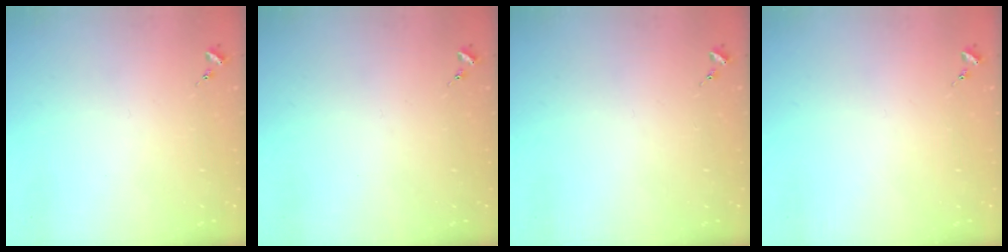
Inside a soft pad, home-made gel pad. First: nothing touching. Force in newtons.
{"total": 0.0}
{"total": 0.0}
{"total": 0.0}